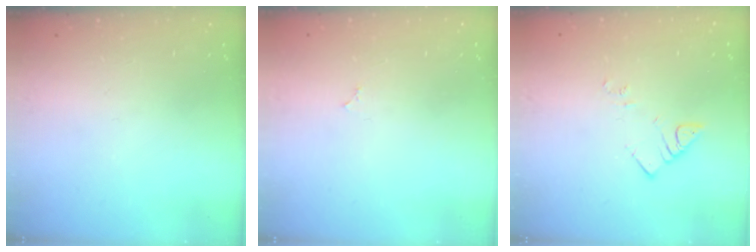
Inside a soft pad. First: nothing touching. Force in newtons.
{"total": 1.8, "press": 1.8, "slide": 0.3}
{"total": 3.7, "press": 3.7, "slide": 0.4}